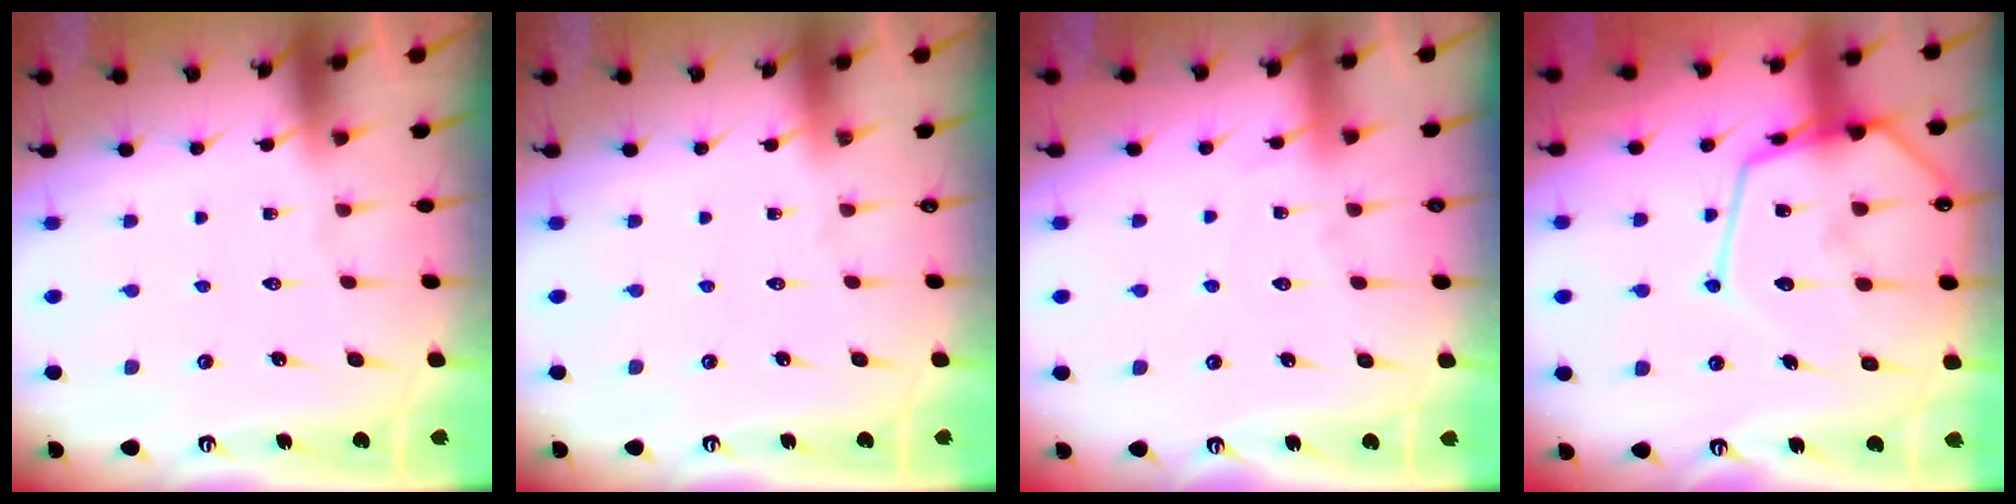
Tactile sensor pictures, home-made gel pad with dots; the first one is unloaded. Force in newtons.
{"total": 0.0}
{"total": 5.2, "press": 5.2, "slide": 0.7}
{"total": 20.0, "press": 19.9, "slide": 1.9}